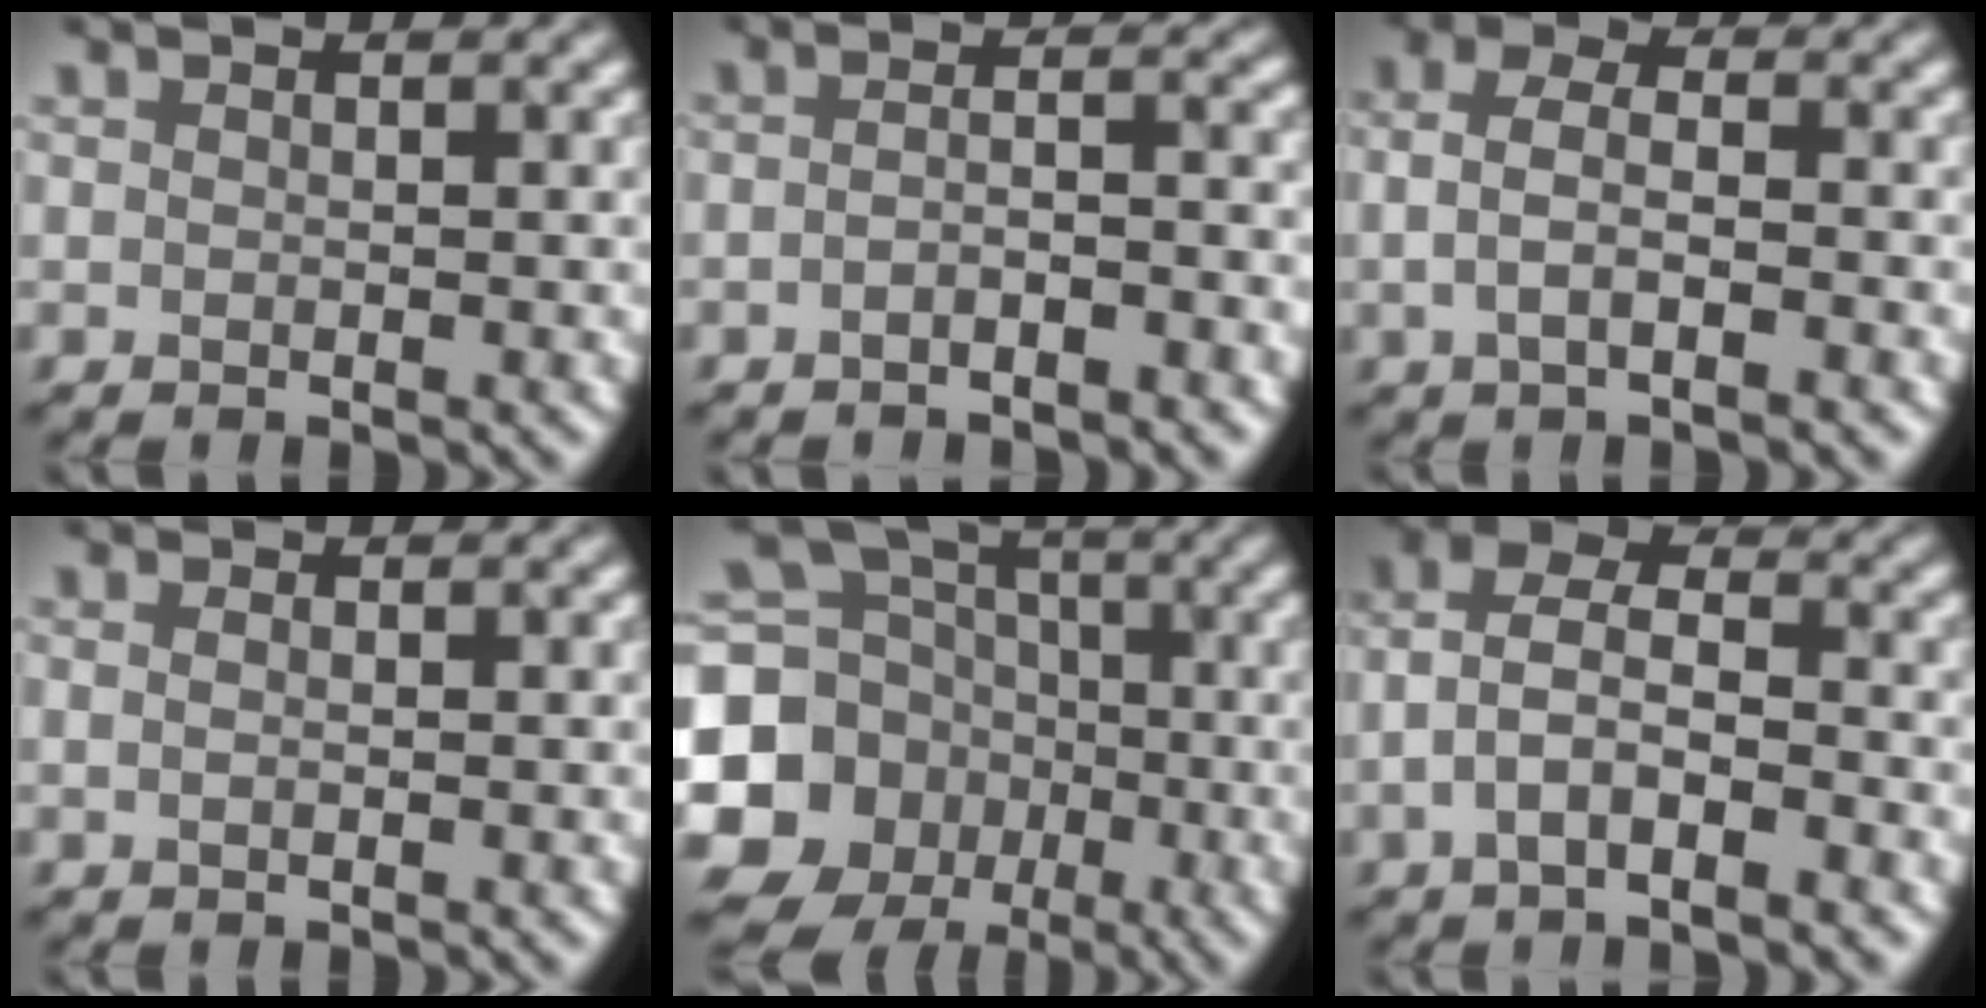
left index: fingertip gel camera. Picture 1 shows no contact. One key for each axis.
{"total": 2.3, "fx": -1.4, "fy": 0.6, "fz": 1.7, "tx": -0.027, "ty": 0.003, "tz": -0.031}
{"total": 3.2, "fx": -0.7, "fy": 1.4, "fz": 2.8, "tx": -0.060, "ty": 0.003, "tz": -0.021}
{"total": 1.6, "fx": 0.5, "fy": 1.0, "fz": 1.2, "tx": -0.014, "ty": 0.001, "tz": -0.013}
{"total": 13.8, "fx": -3.2, "fy": 12.6, "fz": 4.6, "tx": -0.129, "ty": -0.030, "tz": -0.077}
{"total": 4.8, "fx": -1.8, "fy": 2.2, "fz": 3.8, "tx": -0.072, "ty": 0.014, "tz": -0.039}